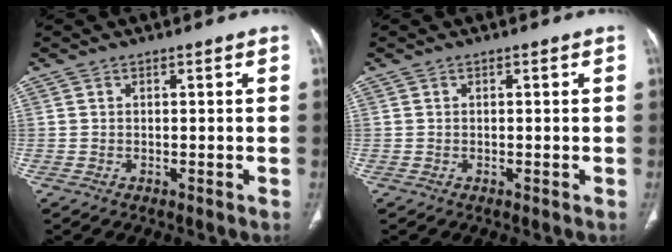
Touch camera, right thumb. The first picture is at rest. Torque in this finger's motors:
{"motor_torque": [0.05, 0.04, -0.09, 0.00, 0.03]}